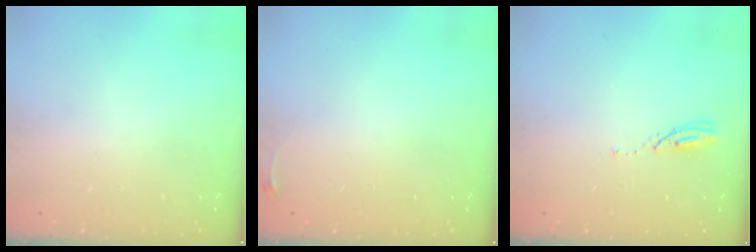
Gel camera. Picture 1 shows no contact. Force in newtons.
{"total": 2.6, "press": 2.6, "slide": 0.6}
{"total": 3.0, "press": 2.9, "slide": 0.3}